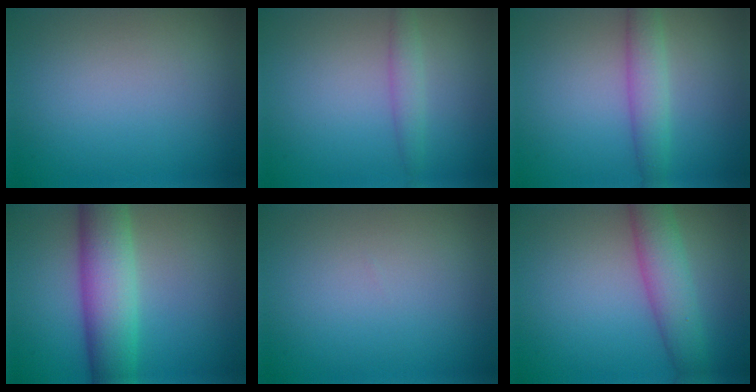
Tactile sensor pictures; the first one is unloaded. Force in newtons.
{"total": 1.7, "press": 1.6, "slide": 0.2}
{"total": 3.0, "press": 3.0, "slide": 0.1}
{"total": 7.8, "press": 7.8, "slide": 0.2}
{"total": 0.0}
{"total": 5.0, "press": 5.0, "slide": 0.2}